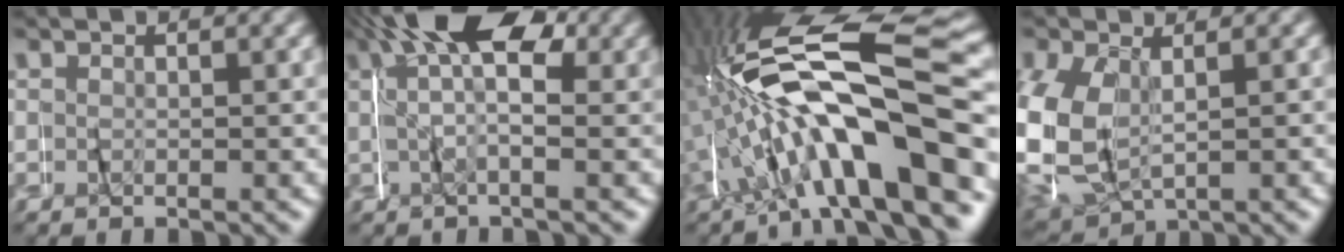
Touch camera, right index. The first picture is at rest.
{"total": 7.6, "force": [2.9, 3.0, 6.4], "torque": [-0.115, 0.018, 0.032]}
{"total": 13.9, "force": [-0.1, 5.4, 12.8], "torque": [-0.248, 0.004, 0.005]}
{"total": 8.1, "force": [0.2, 6.7, 4.4], "torque": [-0.140, -0.014, 0.008]}